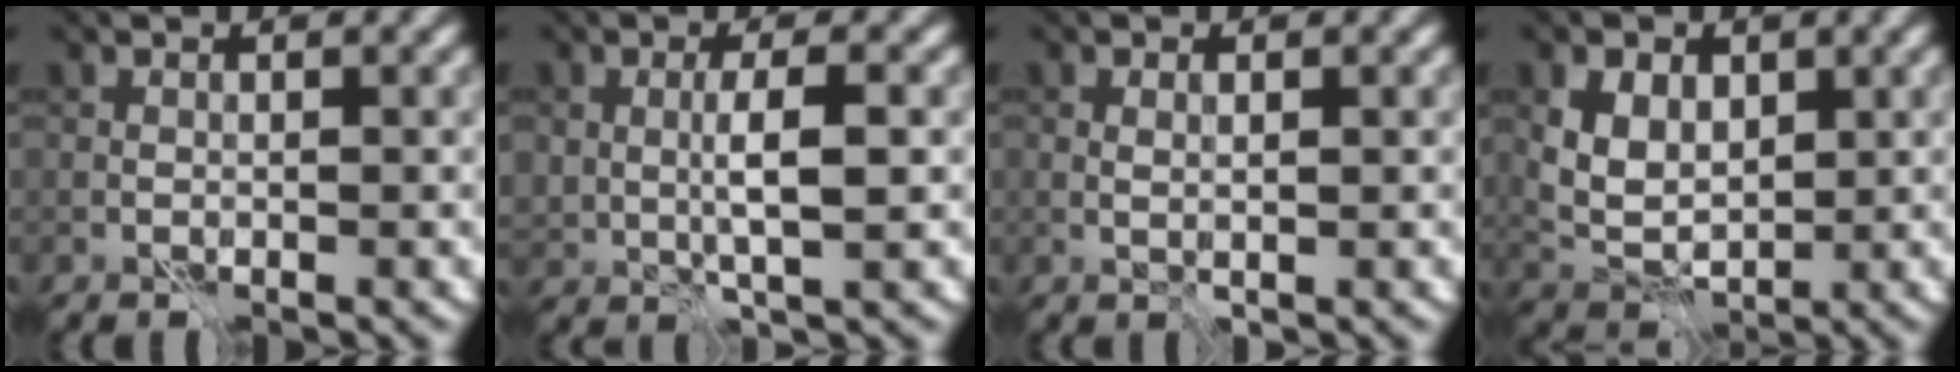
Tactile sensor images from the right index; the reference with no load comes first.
{"total": 2.8, "force": [0.3, 0.9, 2.7], "torque": [-0.057, -0.002, 0.006]}
{"total": 0.5, "force": [0.3, 0.0, 0.4], "torque": [-0.012, -0.002, 0.005]}
{"total": 4.2, "force": [1.2, 3.0, 2.5], "torque": [-0.054, -0.007, 0.020]}